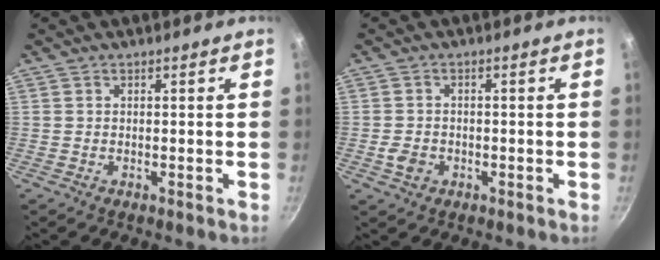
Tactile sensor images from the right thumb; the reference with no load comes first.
{"total": 3.0, "force": [-1.0, 2.4, 1.5], "torque": [-0.024, 0.006, -0.015]}